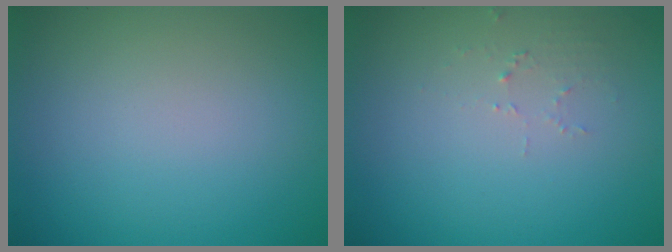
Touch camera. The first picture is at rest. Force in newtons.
{"total": 1.1, "press": 1.1, "slide": 0.1}